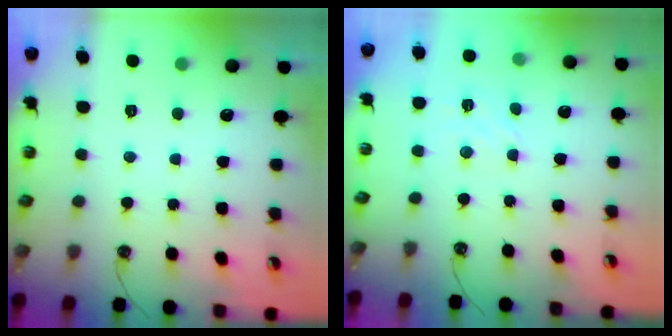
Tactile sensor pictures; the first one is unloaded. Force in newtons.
{"total": 2.7, "press": 2.7, "slide": 0.4}